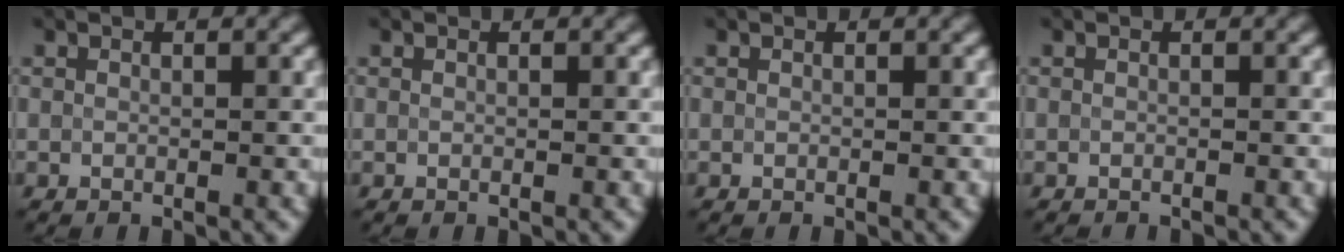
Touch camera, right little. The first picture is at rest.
{"total": 0.0}
{"total": 0.0}
{"total": 0.8, "force": [-0.8, 0.1, 0.1], "torque": [0.004, -0.004, -0.014]}